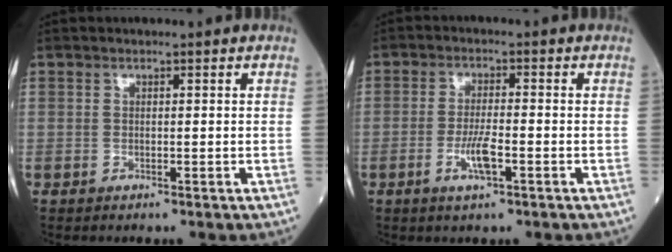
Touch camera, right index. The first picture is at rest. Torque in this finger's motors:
{"motor_torque": [-0.17, -0.18, 0.09, 0.02]}